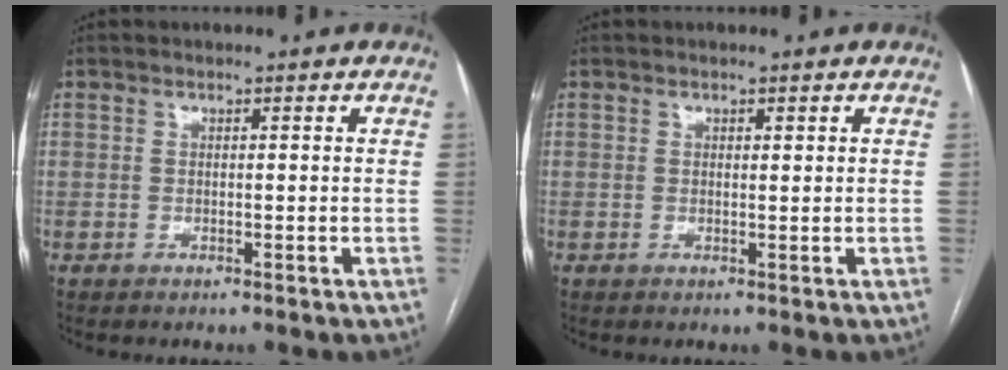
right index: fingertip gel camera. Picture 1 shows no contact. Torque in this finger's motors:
{"motor_torque": [-0.03, 0.23, -0.01, 0.00]}